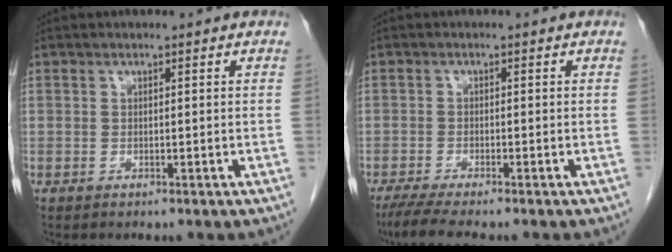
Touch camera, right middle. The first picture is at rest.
{"total": 5.2, "force": [-4.2, 0.0, 3.0], "torque": [-0.052, -0.015, -0.072]}